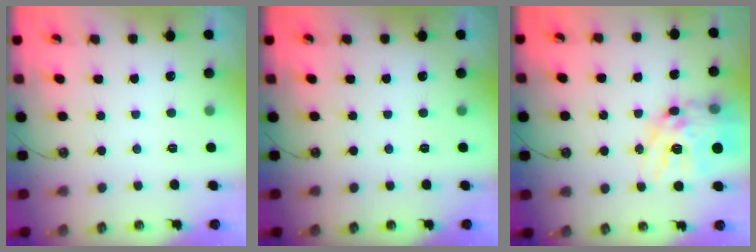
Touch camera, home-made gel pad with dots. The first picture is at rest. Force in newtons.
{"total": 0.0}
{"total": 18.0, "press": 17.9, "slide": 1.6}